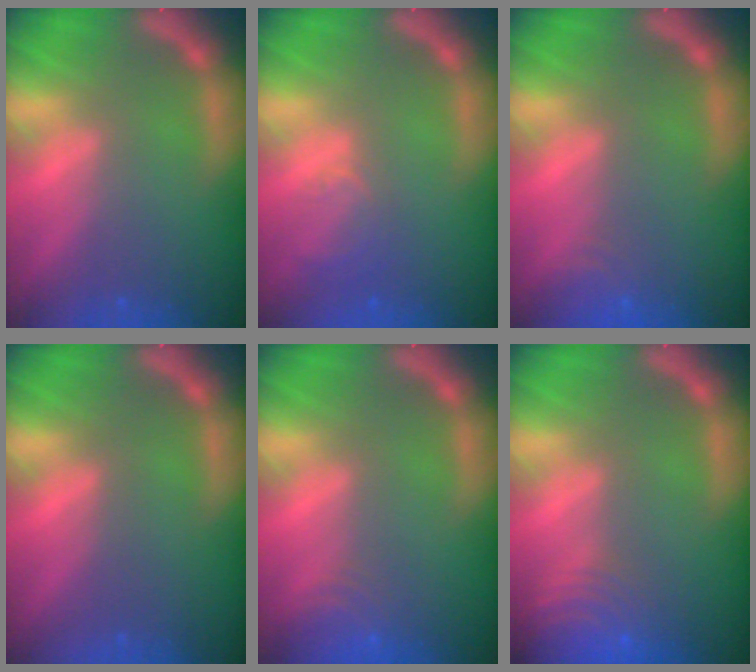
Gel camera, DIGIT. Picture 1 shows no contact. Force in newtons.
{"total": 2.5}
{"total": 2.4}
{"total": 0.0}
{"total": 4.0}
{"total": 10.0}